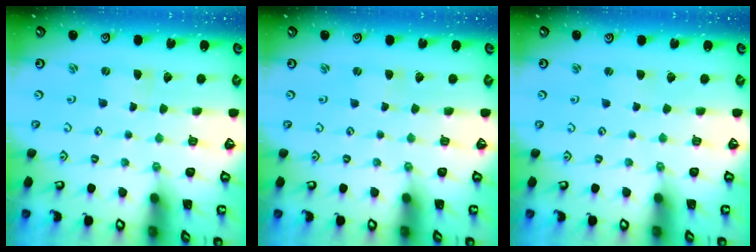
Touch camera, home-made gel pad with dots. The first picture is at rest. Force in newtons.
{"total": 0.7, "press": 0.7, "slide": 0.1}
{"total": 1.5, "press": 1.4, "slide": 0.2}